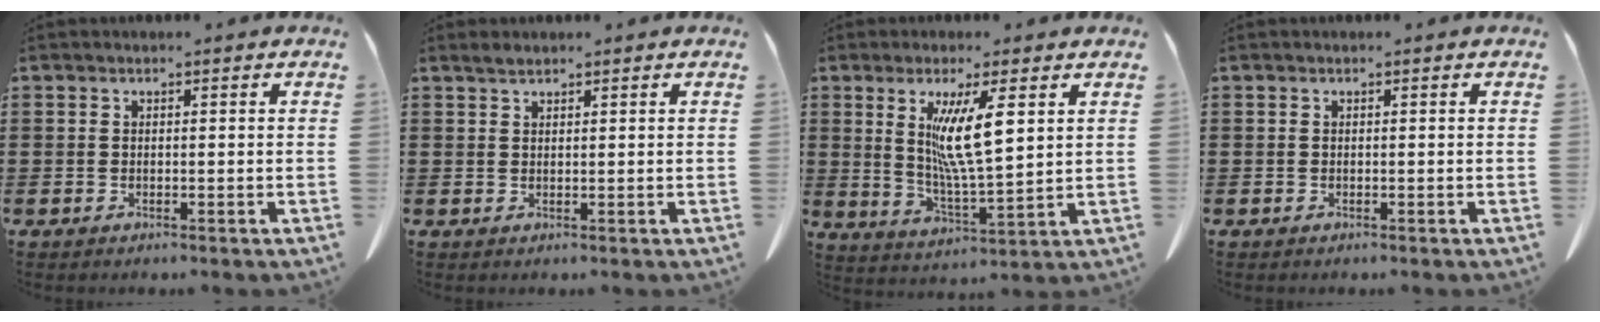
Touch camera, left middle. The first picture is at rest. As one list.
[{"total": 1.2, "force": [1.1, 0.2, 0.5], "torque": [-0.012, 0.001, 0.020]}, {"total": 9.0, "force": [3.4, 1.6, 8.2], "torque": [-0.156, -0.008, 0.057]}, {"total": 0.0}]